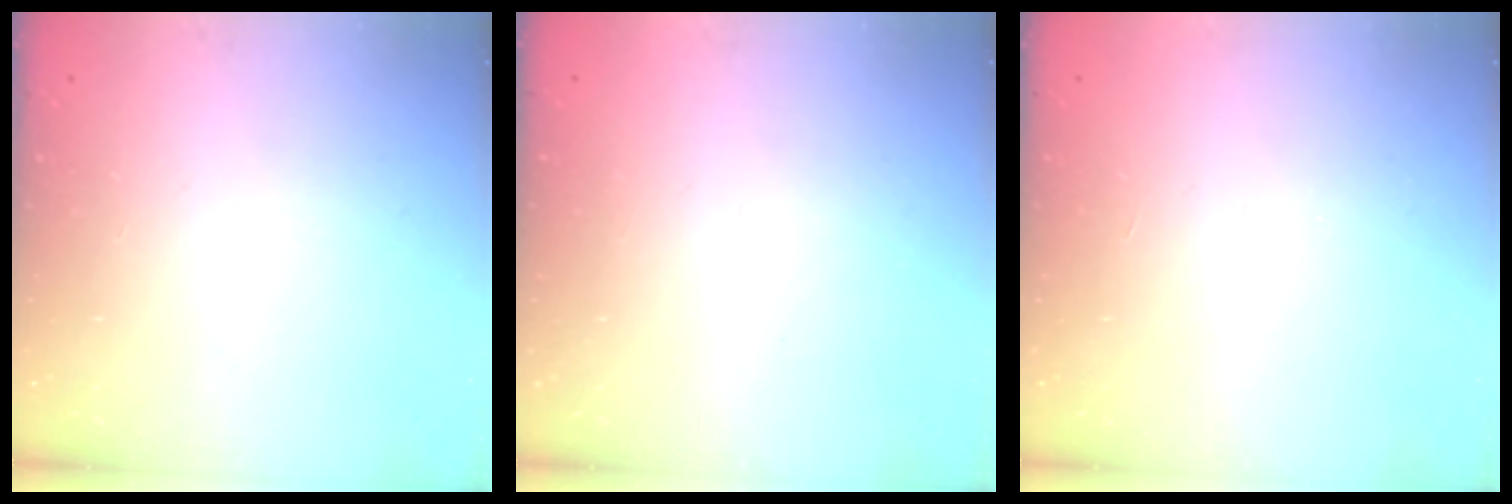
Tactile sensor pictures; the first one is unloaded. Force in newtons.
{"total": 1.5, "press": 1.5, "slide": 0.1}
{"total": 1.5, "press": 1.5, "slide": 0.1}